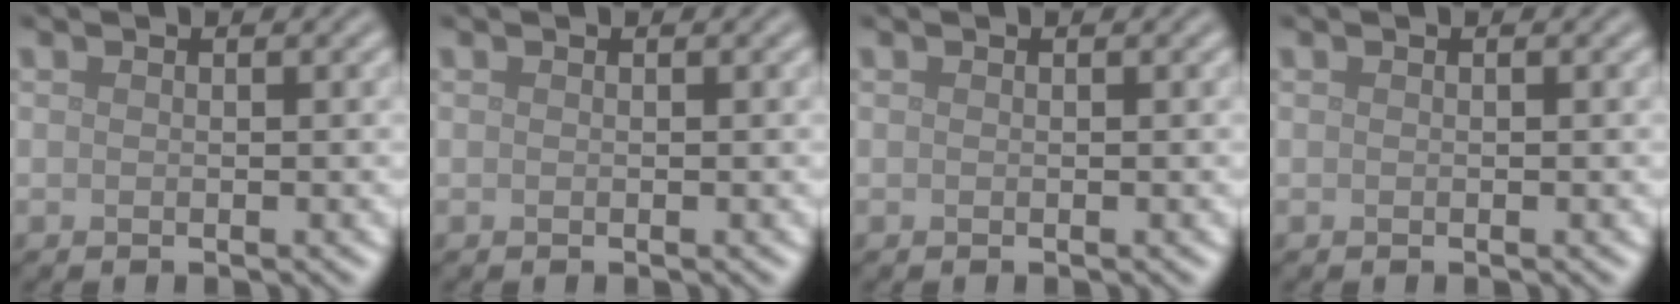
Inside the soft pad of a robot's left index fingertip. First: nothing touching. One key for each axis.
{"total": 0.0}
{"total": 0.0}
{"total": 0.0}